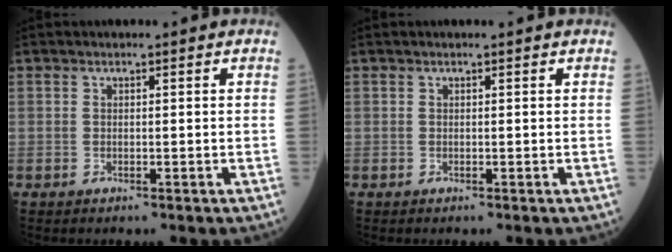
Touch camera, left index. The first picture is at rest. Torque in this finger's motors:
{"motor_torque": [0.30, -0.24, -0.03, 0.02]}